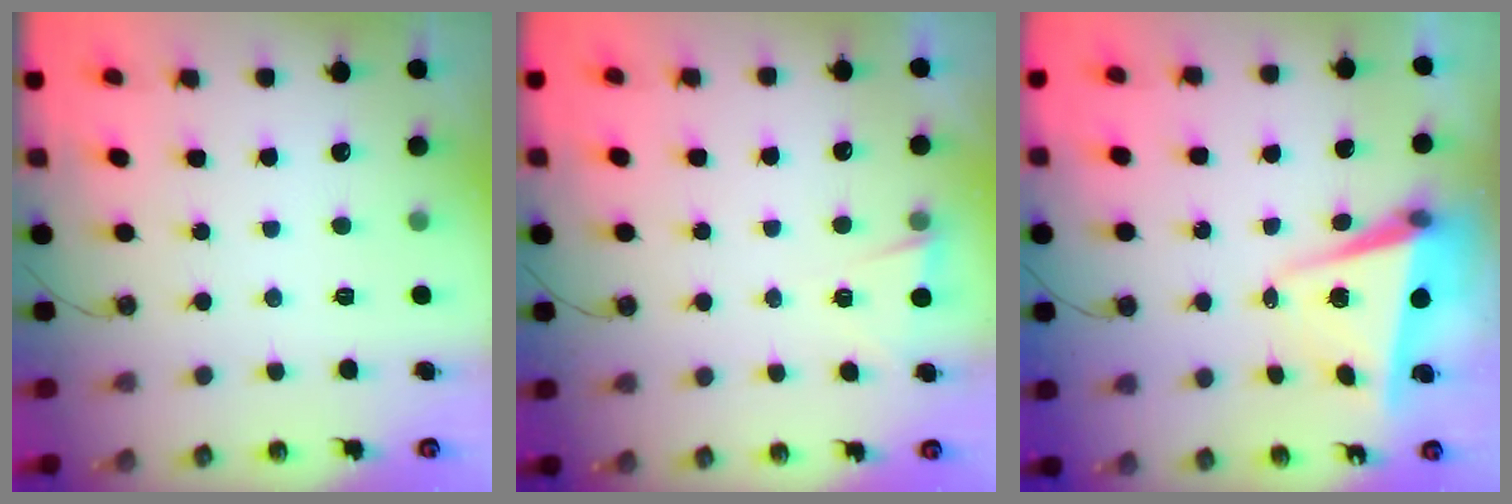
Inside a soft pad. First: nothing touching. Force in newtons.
{"total": 1.5, "press": 1.3, "slide": 0.8}
{"total": 5.5, "press": 5.2, "slide": 1.7}